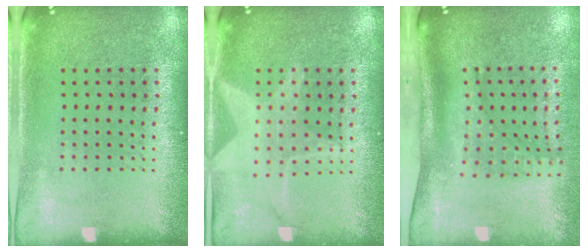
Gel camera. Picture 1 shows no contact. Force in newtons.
{"total": 1.6, "press": 1.6, "slide": 0.2}
{"total": 2.1, "press": 1.5, "slide": 1.5}